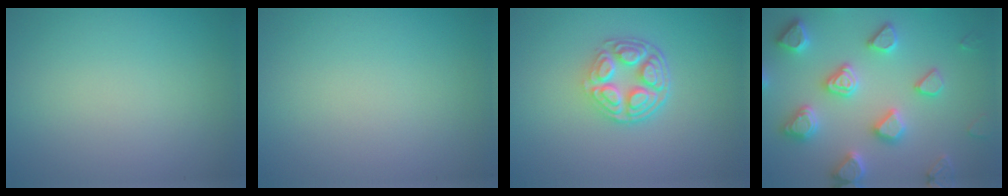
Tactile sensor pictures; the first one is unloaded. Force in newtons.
{"total": 0.0}
{"total": 5.0, "press": 3.7, "slide": 3.4}
{"total": 5.3, "press": 5.2, "slide": 1.2}